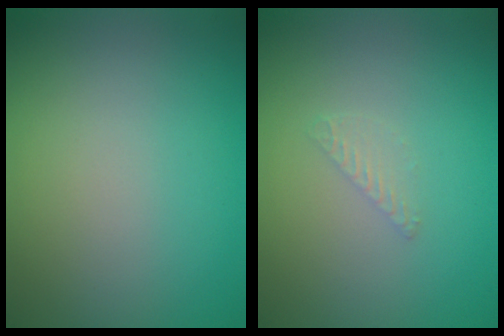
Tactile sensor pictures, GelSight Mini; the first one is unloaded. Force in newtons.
{"total": 0.8, "press": 0.8, "slide": 0.0}